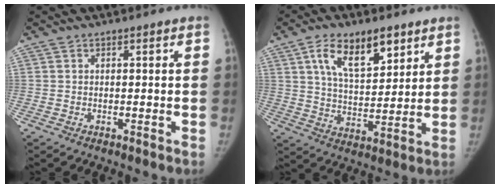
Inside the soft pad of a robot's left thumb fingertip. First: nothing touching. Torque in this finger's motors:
{"motor_torque": [0.80, 0.86, 0.04, -0.13, 0.33]}